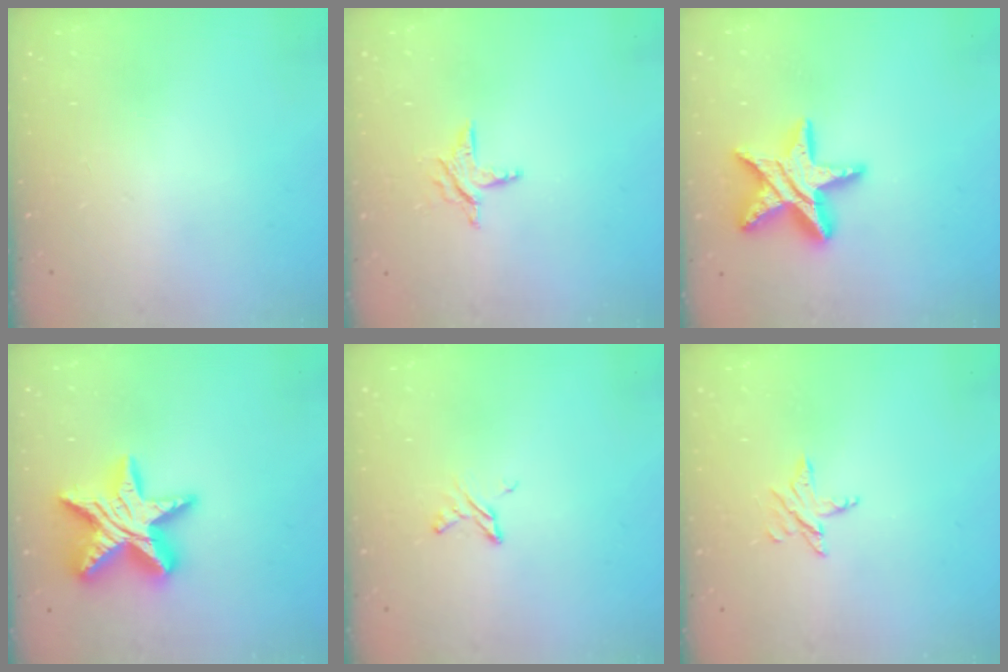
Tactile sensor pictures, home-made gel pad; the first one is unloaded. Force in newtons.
{"total": 6.5, "press": 6.5, "slide": 0.2}
{"total": 15.9, "press": 15.9, "slide": 1.2}
{"total": 18.5, "press": 18.4, "slide": 1.2}
{"total": 3.9, "press": 3.8, "slide": 0.5}
{"total": 4.0, "press": 4.0, "slide": 0.3}